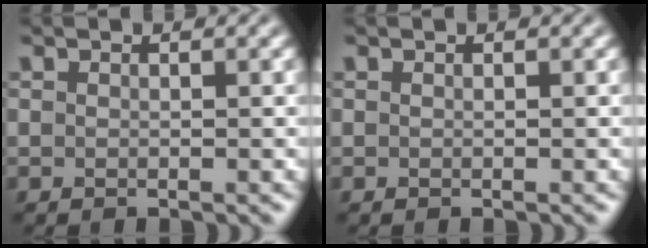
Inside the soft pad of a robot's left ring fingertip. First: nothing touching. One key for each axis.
{"total": 0.0}